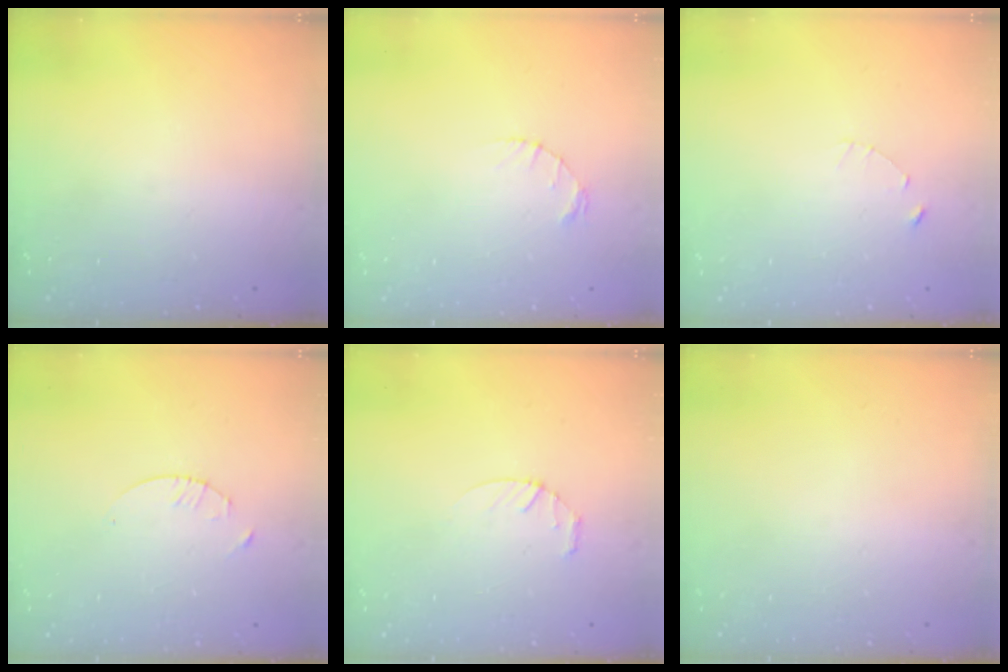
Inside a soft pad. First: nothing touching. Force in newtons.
{"total": 1.2, "press": 1.1, "slide": 0.2}
{"total": 1.0, "press": 1.0, "slide": 0.2}
{"total": 1.7, "press": 1.6, "slide": 0.2}
{"total": 2.8, "press": 2.8, "slide": 0.4}
{"total": 0.0}